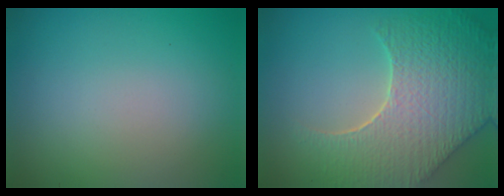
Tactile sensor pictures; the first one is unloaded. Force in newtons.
{"total": 9.0, "press": 6.4, "slide": 6.3}